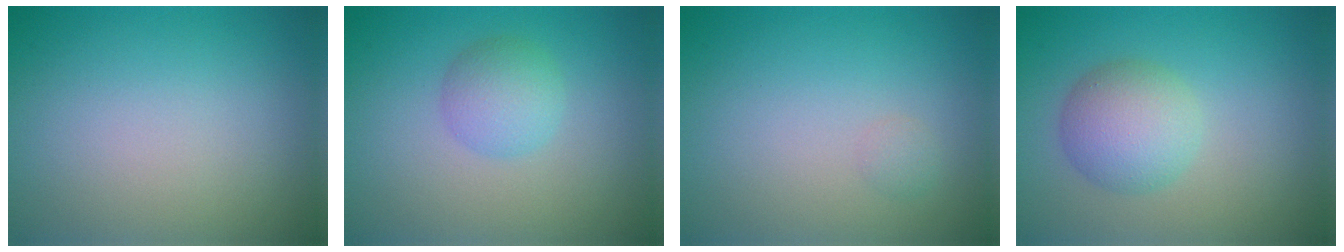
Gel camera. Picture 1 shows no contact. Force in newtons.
{"total": 2.7, "press": 2.7, "slide": 0.0}
{"total": 0.6, "press": 0.6, "slide": 0.0}
{"total": 4.1, "press": 4.1, "slide": 0.1}